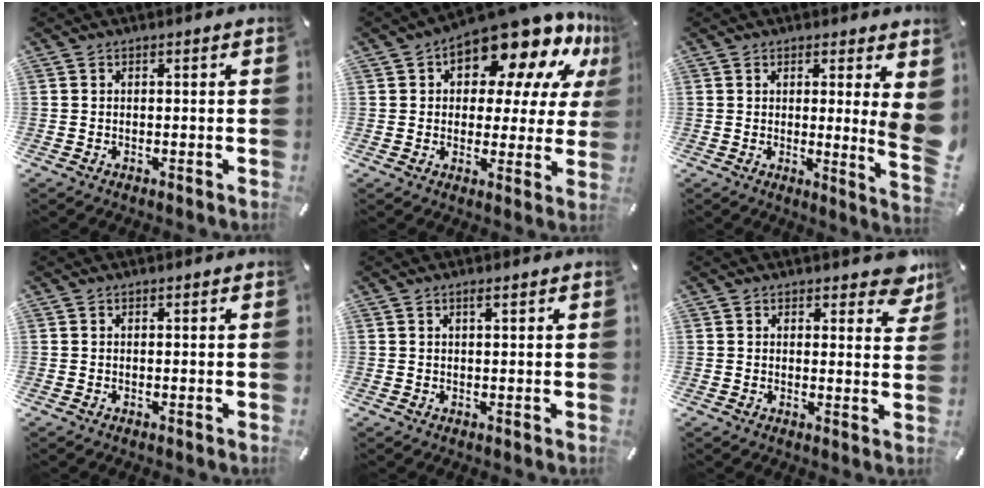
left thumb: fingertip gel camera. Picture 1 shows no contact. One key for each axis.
{"total": 16.6, "fx": 11.4, "fy": 7.6, "fz": 9.3, "tx": -0.142, "ty": -0.087, "tz": 0.193}
{"total": 8.2, "fx": 1.8, "fy": 0.1, "fz": 8.0, "tx": -0.109, "ty": -0.040, "tz": 0.029}
{"total": 0.0}
{"total": 0.9, "fx": 0.6, "fy": 0.2, "fz": 0.7, "tx": -0.015, "ty": 0.000, "tz": 0.010}
{"total": 5.1, "fx": 3.6, "fy": 2.8, "fz": 2.4, "tx": -0.017, "ty": -0.019, "tz": 0.059}